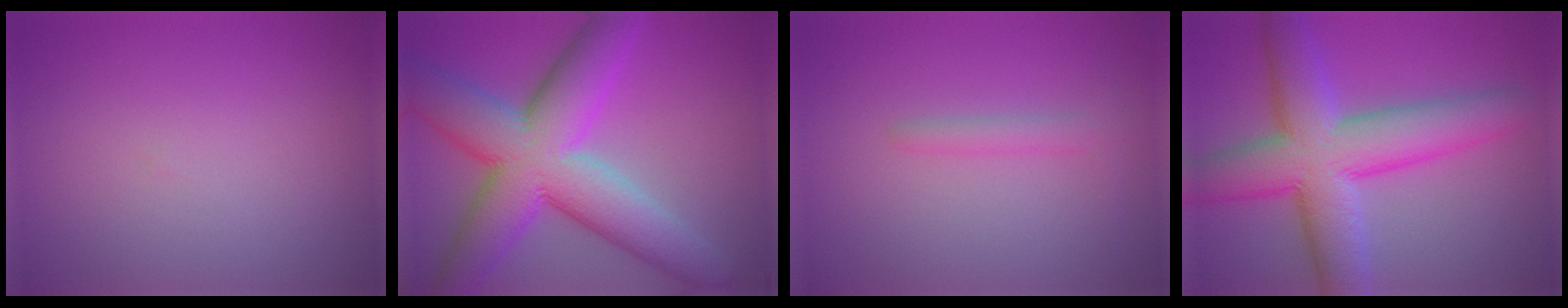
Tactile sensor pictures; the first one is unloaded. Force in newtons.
{"total": 12.5, "press": 12.5, "slide": 0.7}
{"total": 1.6, "press": 1.6, "slide": 0.1}
{"total": 10.2, "press": 10.2, "slide": 0.3}